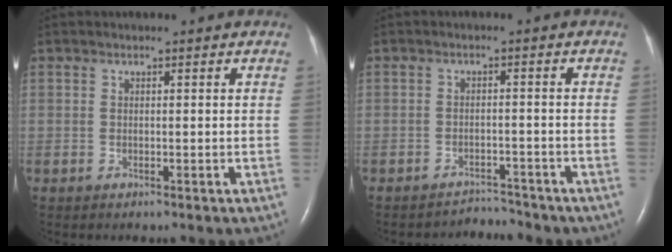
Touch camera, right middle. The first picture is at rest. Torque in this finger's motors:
{"motor_torque": [-0.39, -0.10, -0.09, 0.01]}